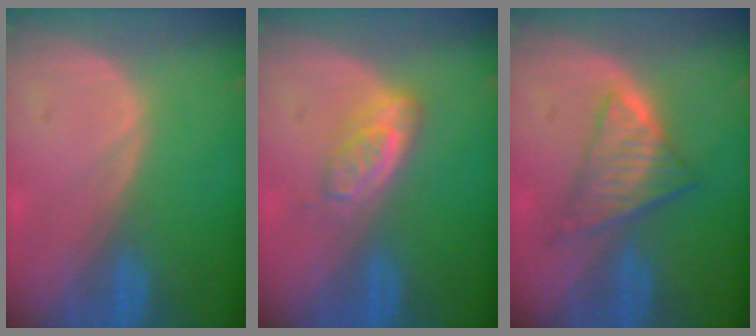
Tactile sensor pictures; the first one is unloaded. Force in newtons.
{"total": 4.6, "press": 4.2, "slide": 1.9}
{"total": 6.3, "press": 5.7, "slide": 2.7}